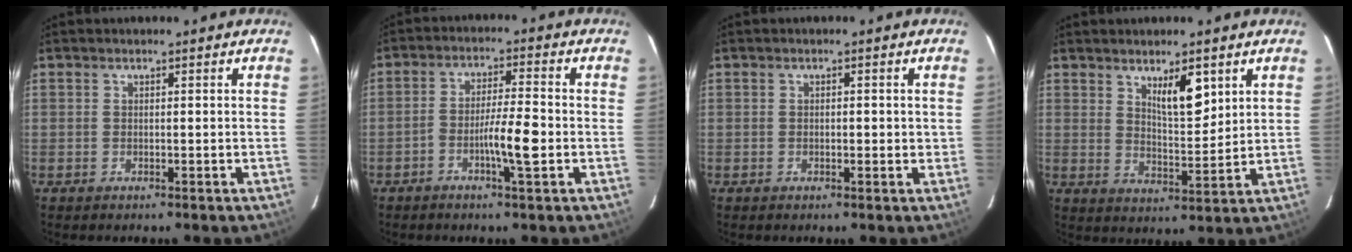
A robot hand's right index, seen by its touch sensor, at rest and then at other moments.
{"total": 6.6, "force": [-2.3, 0.5, 6.1], "torque": [-0.113, 0.006, -0.039]}
{"total": 2.0, "force": [0.0, 0.9, 1.7], "torque": [-0.031, 0.002, -0.001]}
{"total": 6.5, "force": [3.5, 1.8, 5.2], "torque": [-0.090, -0.007, 0.063]}